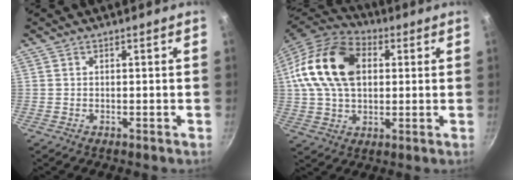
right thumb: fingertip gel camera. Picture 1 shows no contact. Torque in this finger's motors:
{"motor_torque": [1.43, 1.76, 0.91, -0.72, 0.37]}